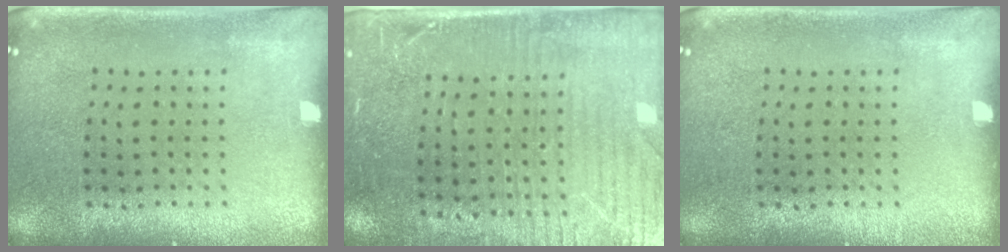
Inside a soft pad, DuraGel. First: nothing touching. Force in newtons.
{"total": 3.5, "press": 3.2, "slide": 1.5}
{"total": 0.0}